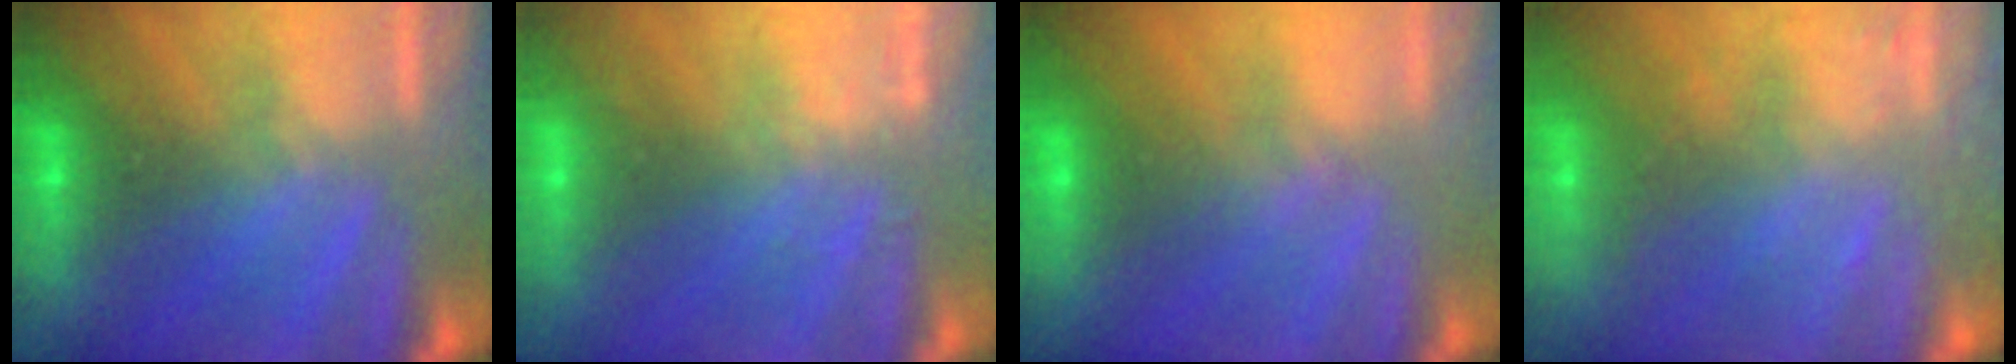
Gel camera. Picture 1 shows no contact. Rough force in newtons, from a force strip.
{"total": 2.5}
{"total": 4.6}
{"total": 7.4}